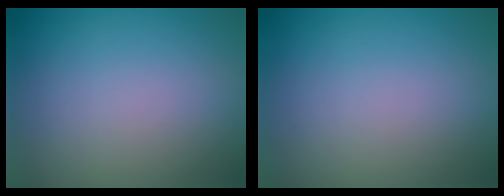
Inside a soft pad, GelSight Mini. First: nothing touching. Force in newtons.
{"total": 0.0}